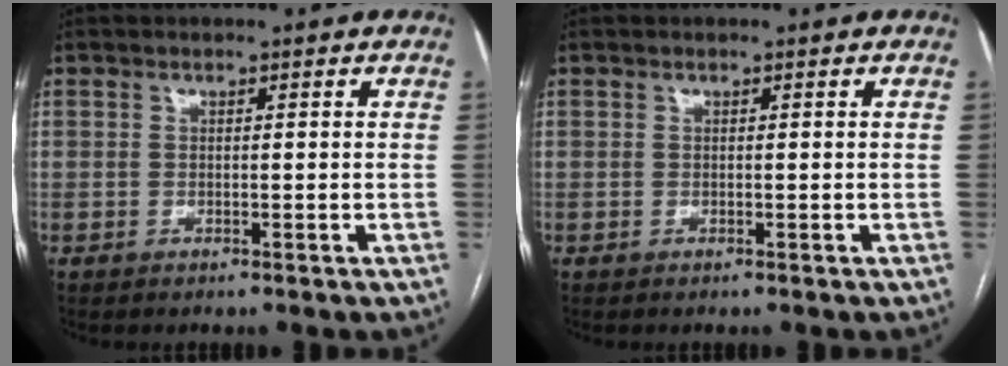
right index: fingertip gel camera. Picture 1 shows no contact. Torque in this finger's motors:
{"motor_torque": [0.00, 0.00, -0.02, 0.00]}